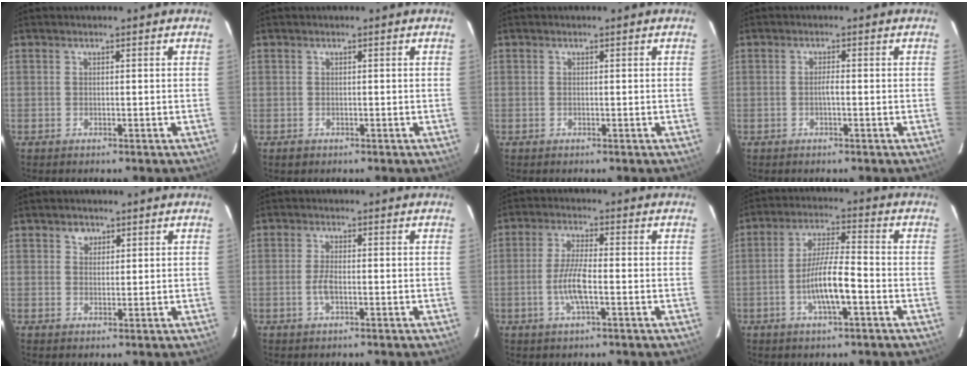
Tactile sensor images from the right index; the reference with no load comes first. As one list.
[{"total": 1.2, "force": [-0.6, 1.0, 0.2], "torque": [-0.003, -0.001, -0.007]}, {"total": 0.0}, {"total": 1.1, "force": [-0.4, 0.0, 1.1], "torque": [-0.021, 0.003, -0.009]}, {"total": 2.1, "force": [1.1, 1.7, 0.4], "torque": [-0.002, 0.008, 0.018]}, {"total": 2.7, "force": [-0.8, 0.9, 2.4], "torque": [-0.053, -0.001, -0.017]}, {"total": 6.3, "force": [-1.8, 1.1, 5.9], "torque": [-0.122, -0.002, -0.036]}, {"total": 8.6, "force": [-3.1, 1.4, 7.9], "torque": [-0.154, -0.001, -0.055]}]